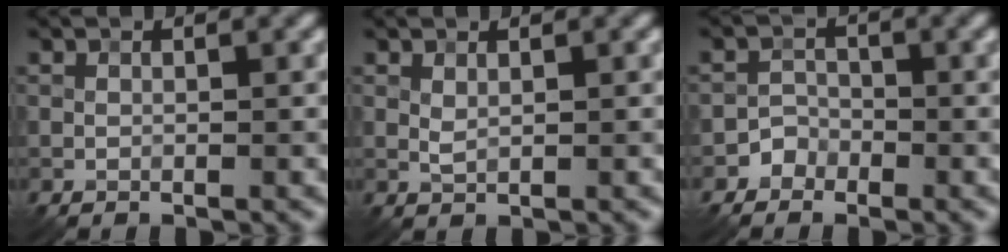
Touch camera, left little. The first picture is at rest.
{"total": 0.8, "force": [0.4, 0.3, 0.6], "torque": [-0.016, -0.002, 0.011]}
{"total": 1.5, "force": [-1.0, 1.2, -0.1], "torque": [0.013, 0.009, -0.018]}